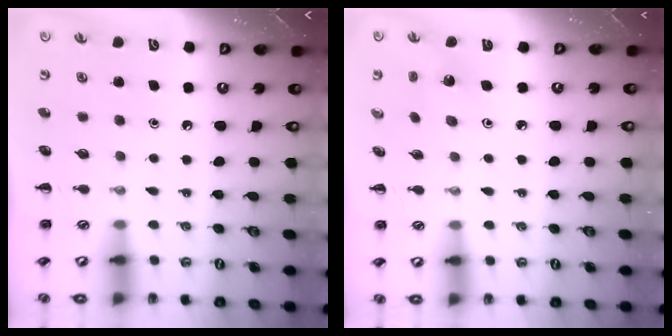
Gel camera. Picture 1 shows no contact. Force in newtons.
{"total": 1.7, "press": 1.5, "slide": 0.7}